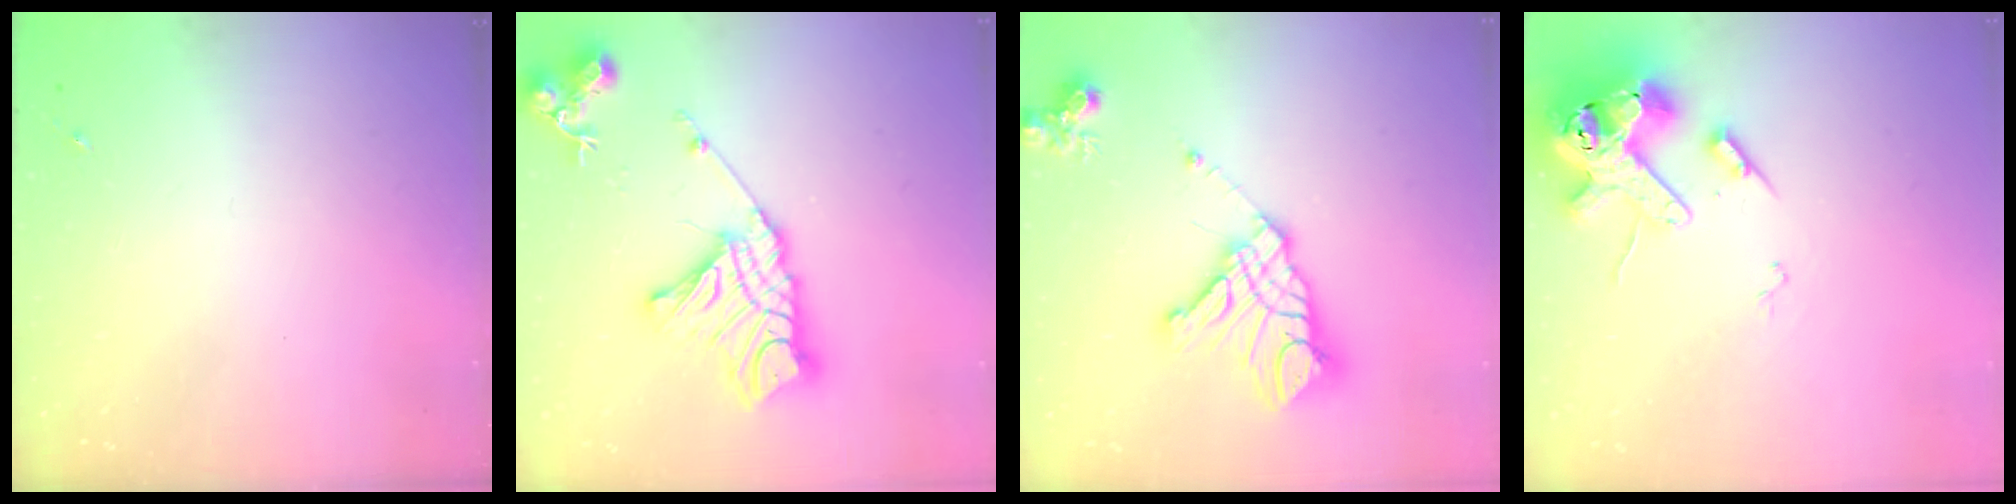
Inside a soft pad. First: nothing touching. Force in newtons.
{"total": 19.1, "press": 19.0, "slide": 1.8}
{"total": 17.2, "press": 17.0, "slide": 2.4}
{"total": 15.0, "press": 14.9, "slide": 2.1}